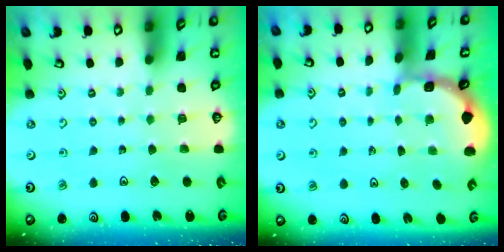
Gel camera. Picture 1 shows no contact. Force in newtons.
{"total": 1.3, "press": 1.3, "slide": 0.3}